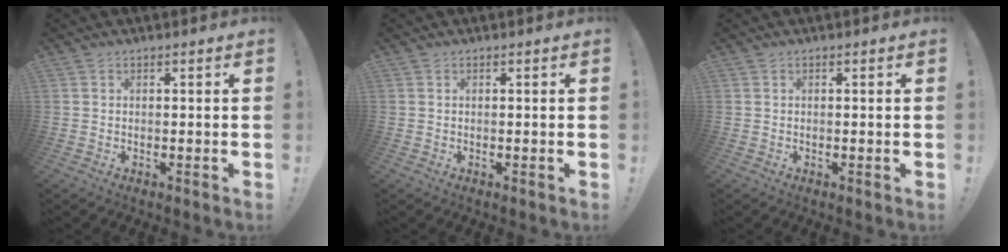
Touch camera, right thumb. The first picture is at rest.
{"total": 0.0}
{"total": 0.0}